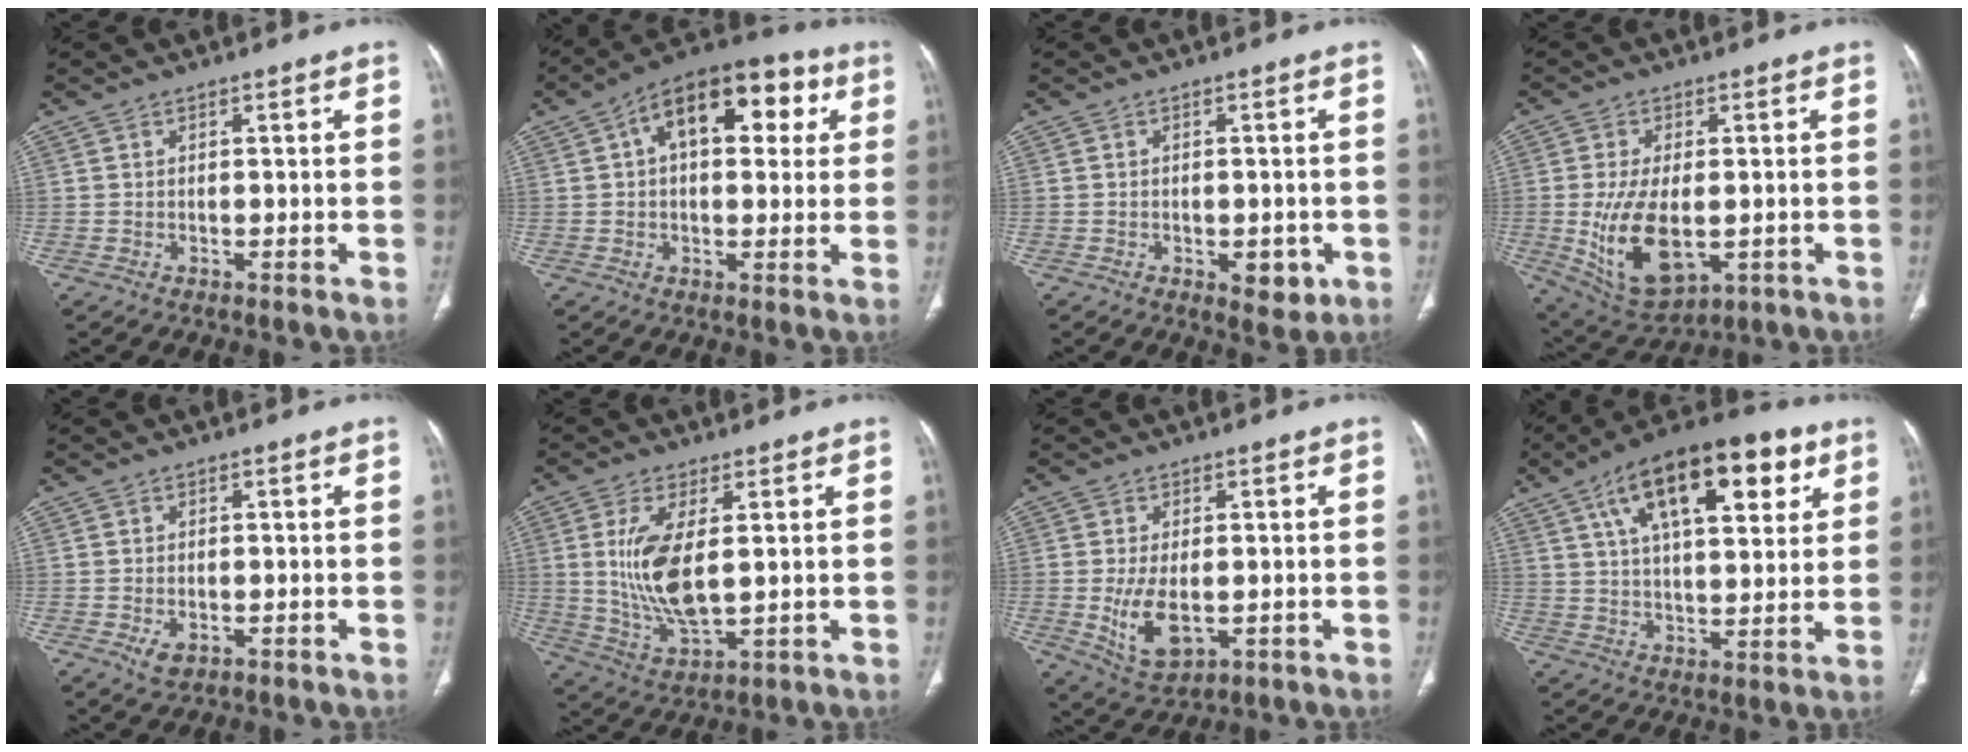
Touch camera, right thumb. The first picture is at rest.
{"total": 17.3, "force": [5.1, 9.6, 13.4], "torque": [-0.157, 0.026, 0.066]}
{"total": 4.7, "force": [-1.5, 2.6, 3.6], "torque": [-0.029, -0.001, -0.011]}
{"total": 13.6, "force": [-2.1, 7.3, 11.3], "torque": [-0.203, -0.014, -0.014]}
{"total": 2.9, "force": [-1.0, 1.8, 2.1], "torque": [-0.035, -0.001, -0.009]}
{"total": 11.7, "force": [1.7, 4.8, 10.5], "torque": [-0.220, -0.024, 0.046]}
{"total": 8.2, "force": [-1.2, 4.5, 6.7], "torque": [-0.121, -0.013, -0.008]}
{"total": 21.6, "force": [9.7, 9.3, 16.9], "torque": [-0.249, -0.007, 0.156]}